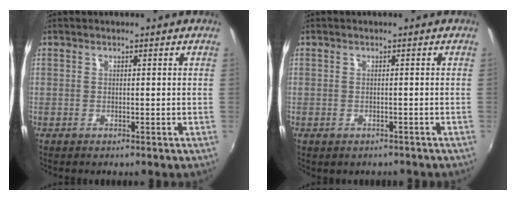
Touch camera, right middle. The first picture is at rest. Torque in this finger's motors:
{"motor_torque": [0.98, -1.16, 0.11, 0.05]}